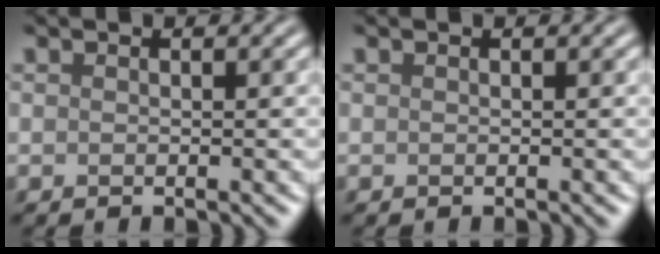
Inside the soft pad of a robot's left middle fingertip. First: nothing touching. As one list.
[{"total": 0.0}]